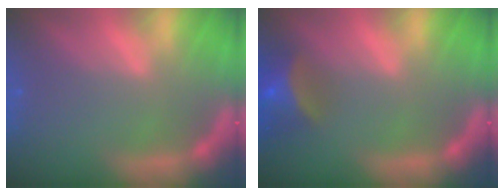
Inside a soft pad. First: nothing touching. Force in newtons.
{"total": 5.5}